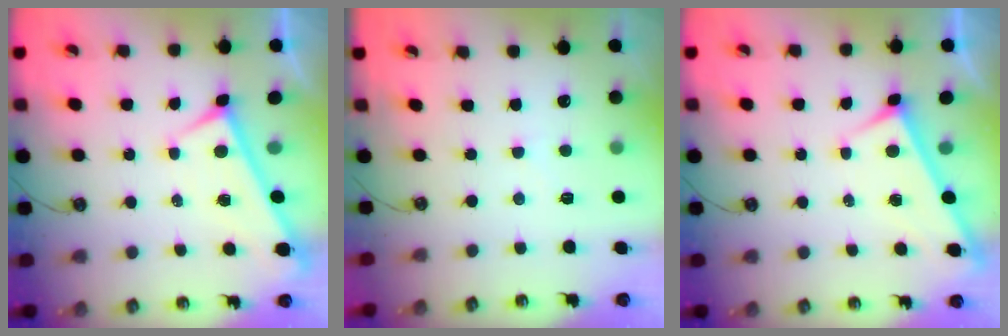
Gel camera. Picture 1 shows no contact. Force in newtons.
{"total": 2.9, "press": 2.8, "slide": 0.5}
{"total": 3.2, "press": 3.2, "slide": 0.3}